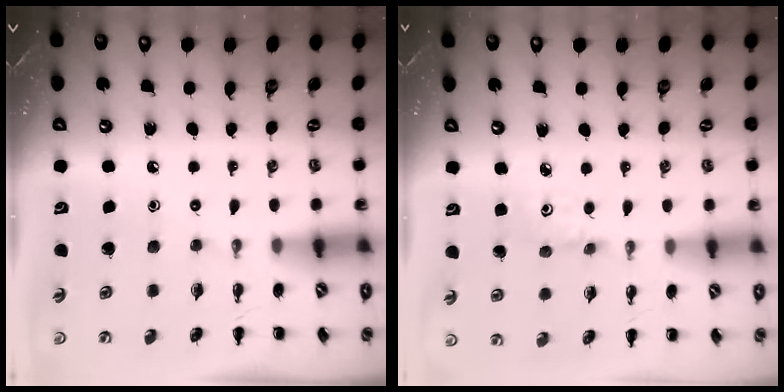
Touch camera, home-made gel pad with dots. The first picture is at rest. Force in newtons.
{"total": 3.8, "press": 3.7, "slide": 0.9}